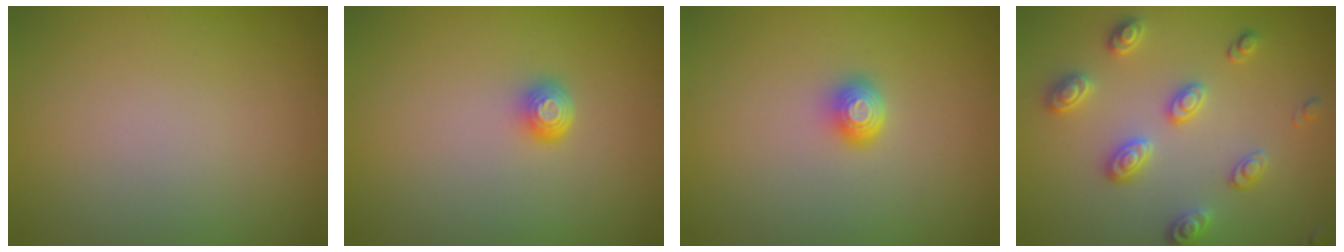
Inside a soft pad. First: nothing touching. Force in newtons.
{"total": 1.5, "press": 1.1, "slide": 1.1}
{"total": 1.7, "press": 1.3, "slide": 1.1}
{"total": 3.0, "press": 2.9, "slide": 0.6}